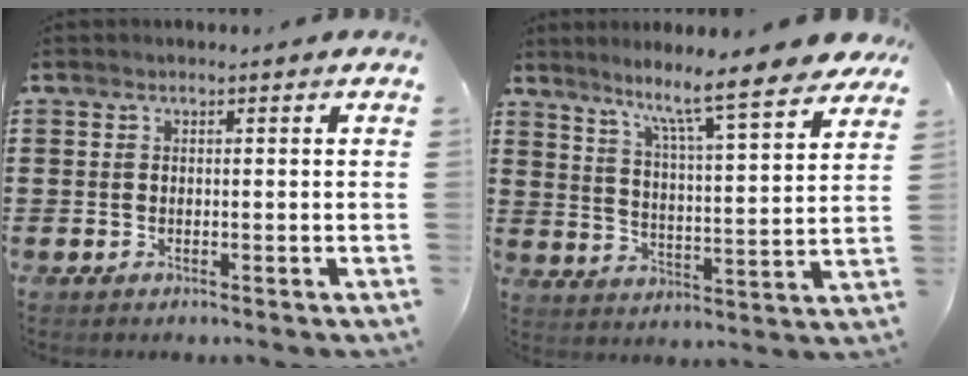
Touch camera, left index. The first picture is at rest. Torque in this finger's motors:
{"motor_torque": [2.14, 0.00, 0.73, 0.21]}